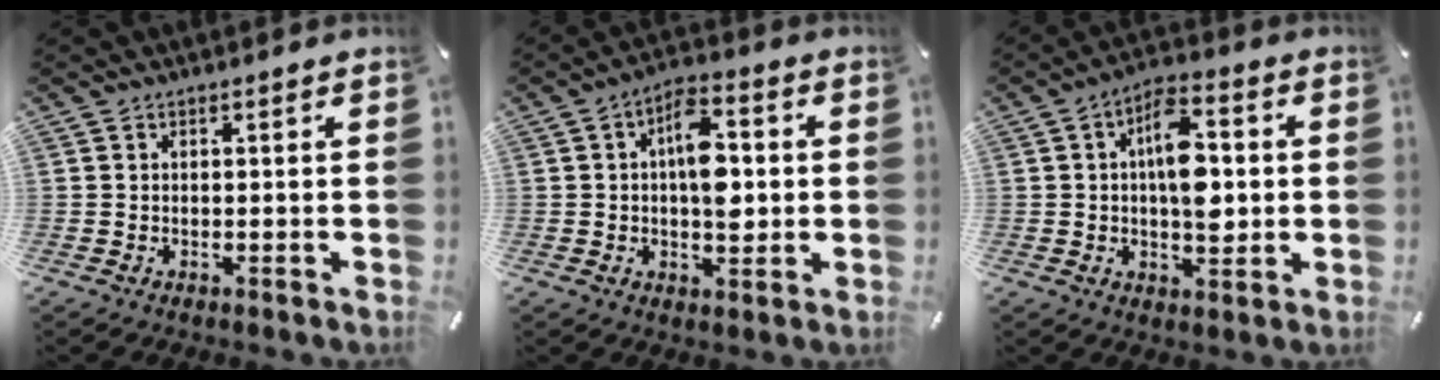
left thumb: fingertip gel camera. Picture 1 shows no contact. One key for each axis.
{"total": 10.9, "fx": 0.7, "fy": 6.2, "fz": 8.9, "tx": -0.119, "ty": -0.001, "tz": 0.008}
{"total": 12.3, "fx": 0.9, "fy": 6.7, "fz": 10.2, "tx": -0.157, "ty": -0.001, "tz": 0.013}